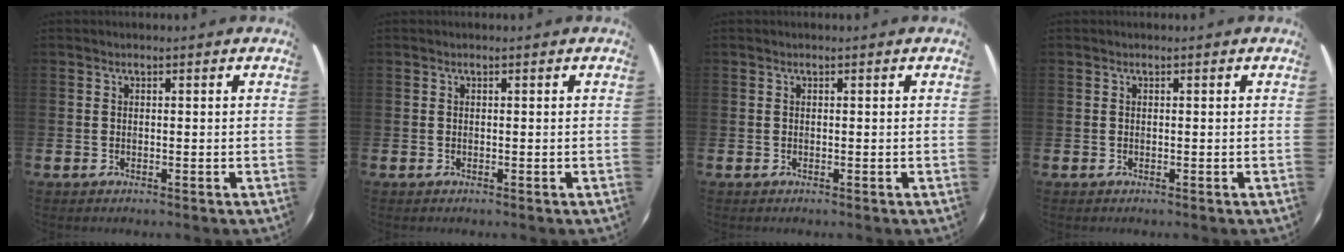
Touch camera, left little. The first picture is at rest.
{"total": 0.0}
{"total": 0.0}
{"total": 0.0}